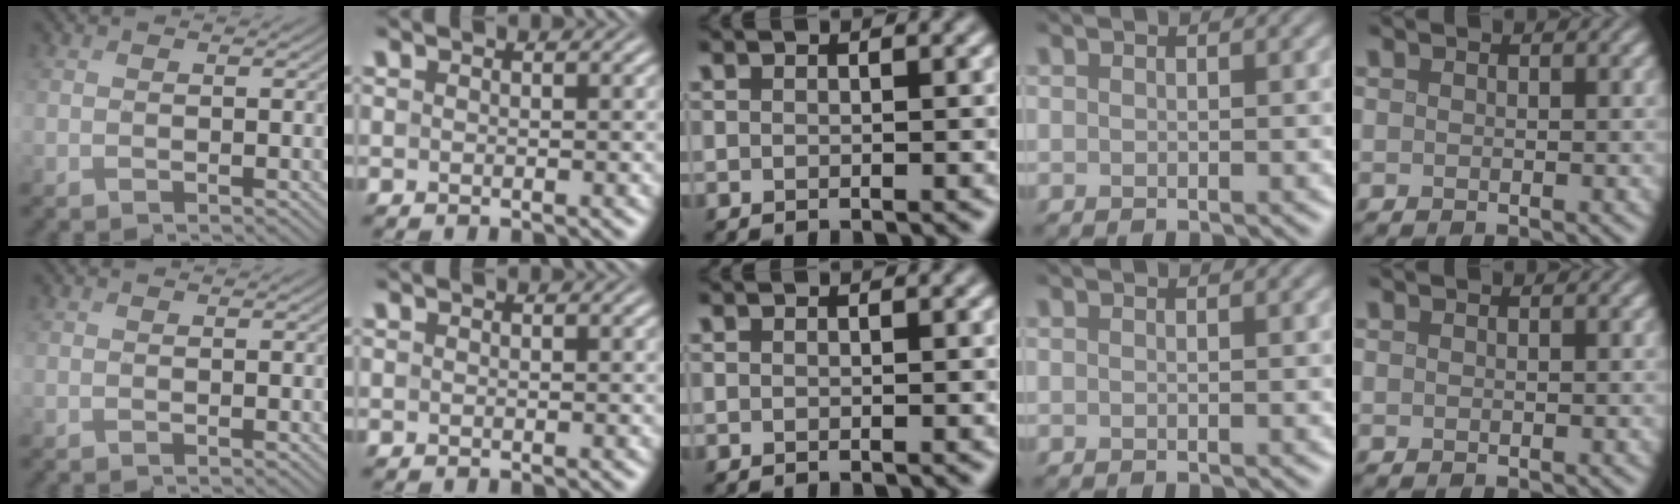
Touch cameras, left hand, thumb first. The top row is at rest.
{}